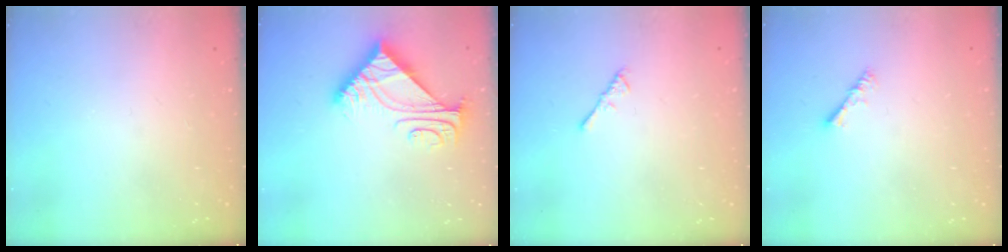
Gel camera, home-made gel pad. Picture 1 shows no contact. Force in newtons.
{"total": 7.6, "press": 7.6, "slide": 0.6}
{"total": 2.1, "press": 2.0, "slide": 0.5}
{"total": 2.8, "press": 2.8, "slide": 0.5}